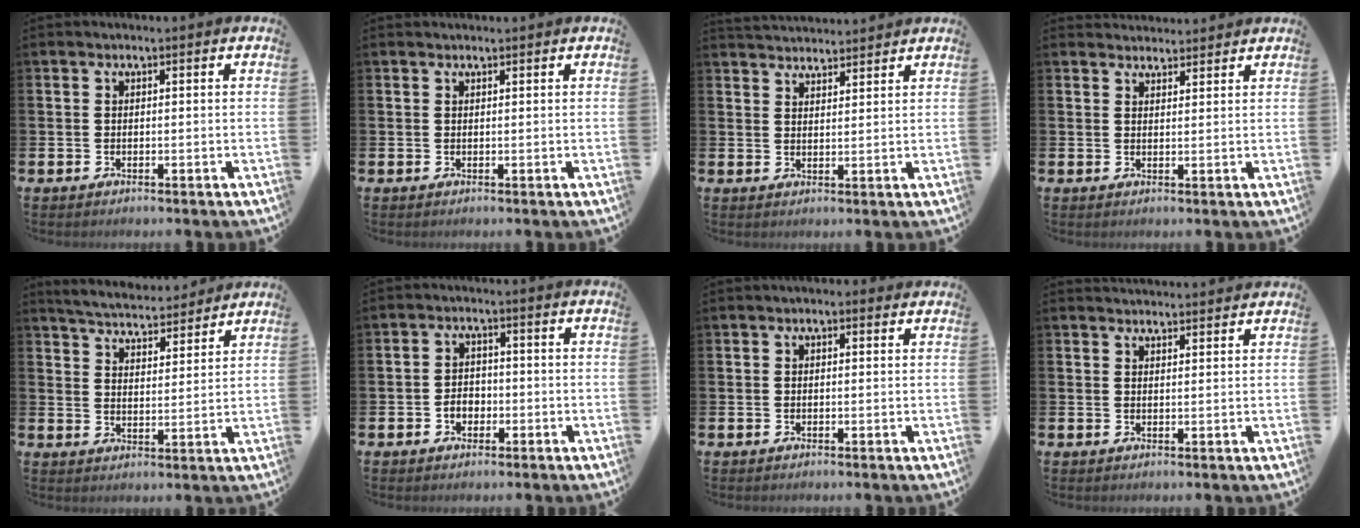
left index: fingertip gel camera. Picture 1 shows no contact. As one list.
[{"total": 0.6, "force": [0.6, 0.1, 0.0], "torque": [0.012, -0.005, 0.009]}, {"total": 3.5, "force": [3.4, 0.5, -0.1], "torque": [-0.003, -0.018, 0.063]}, {"total": 2.6, "force": [2.5, 0.7, -0.2], "torque": [0.002, -0.011, 0.045]}, {"total": 5.4, "force": [5.3, 0.7, 0.4], "torque": [-0.030, -0.034, 0.095]}, {"total": 2.6, "force": [-0.9, 2.0, 1.3], "torque": [-0.016, -0.002, -0.023]}, {"total": 0.7, "force": [0.6, 0.4, 0.2], "torque": [0.007, 0.002, 0.007]}, {"total": 2.3, "force": [2.3, 0.3, 0.0], "torque": [0.003, -0.014, 0.040]}]